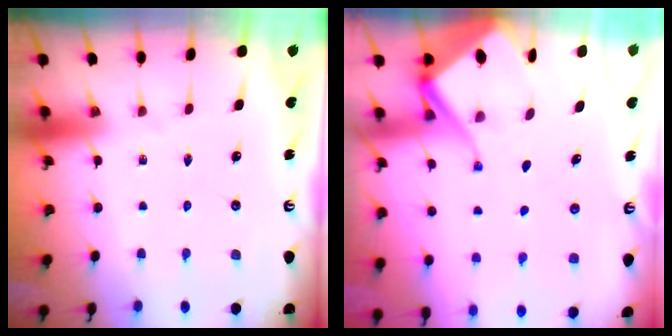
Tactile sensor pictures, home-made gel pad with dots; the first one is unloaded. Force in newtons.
{"total": 8.9, "press": 8.8, "slide": 0.7}